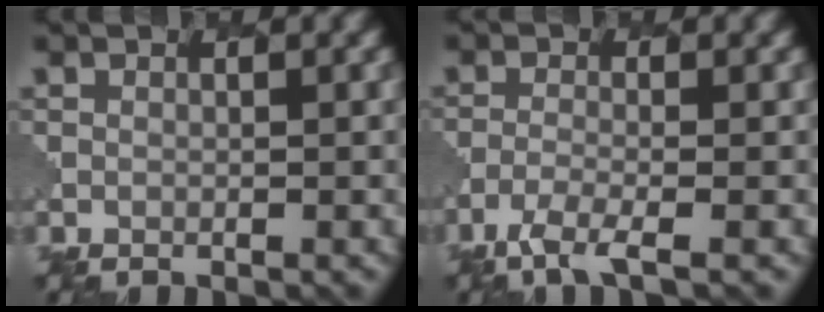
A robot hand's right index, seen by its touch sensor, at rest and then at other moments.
{"total": 3.2, "force": [-2.1, 0.6, 2.3], "torque": [-0.048, -0.006, -0.053]}